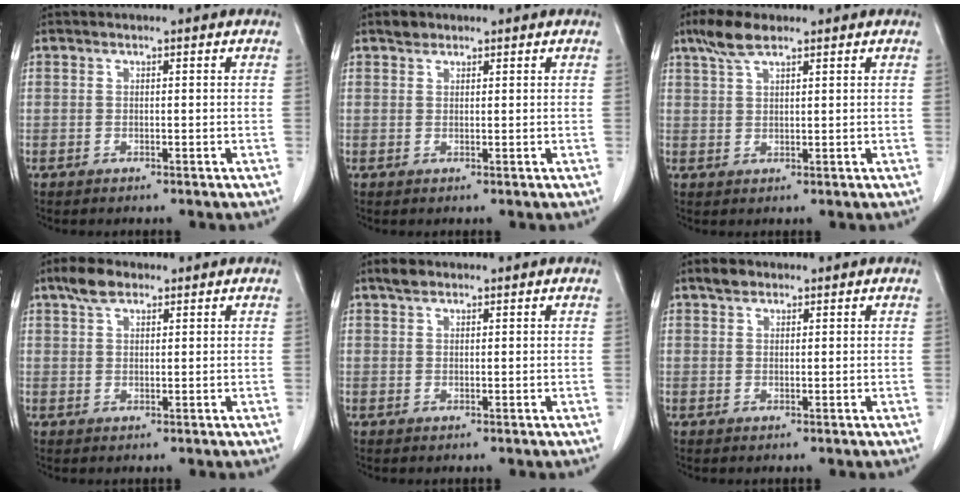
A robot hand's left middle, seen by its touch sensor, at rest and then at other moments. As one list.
[{"total": 1.3, "force": [1.1, 0.7, 0.2], "torque": [-0.006, 0.001, 0.017]}, {"total": 4.5, "force": [3.3, 1.0, 2.9], "torque": [-0.071, 0.012, 0.066]}, {"total": 3.6, "force": [2.5, 1.6, 2.0], "torque": [-0.047, 0.011, 0.048]}, {"total": 1.6, "force": [1.3, 0.7, 0.7], "torque": [-0.018, 0.007, 0.024]}, {"total": 1.9, "force": [1.4, 1.0, 0.7], "torque": [-0.016, 0.006, 0.024]}]